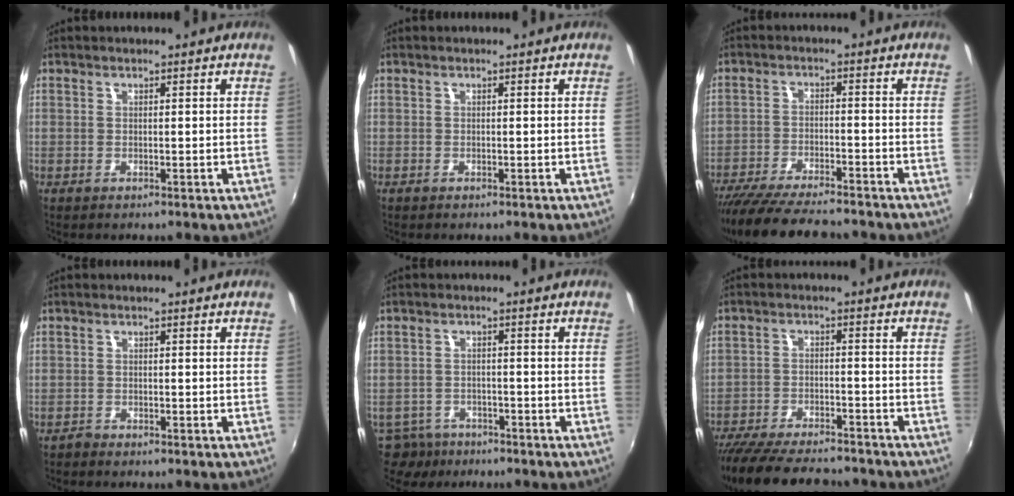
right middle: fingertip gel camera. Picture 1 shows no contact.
{"total": 0.0}
{"total": 14.8, "force": [-12.9, 2.5, 6.8], "torque": [-0.144, -0.029, -0.207]}
{"total": 0.9, "force": [-0.9, 0.2, -0.1], "torque": [0.000, -0.001, -0.019]}
{"total": 6.6, "force": [-5.3, 3.7, 1.4], "torque": [-0.047, -0.002, -0.086]}
{"total": 17.3, "force": [-15.0, 4.2, 7.6], "torque": [-0.158, -0.027, -0.232]}